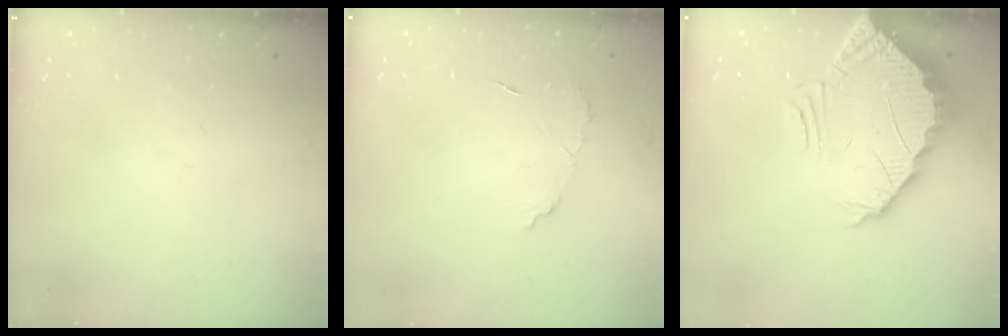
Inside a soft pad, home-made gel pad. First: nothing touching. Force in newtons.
{"total": 4.7, "press": 4.7, "slide": 0.4}
{"total": 3.7, "press": 3.7, "slide": 0.1}